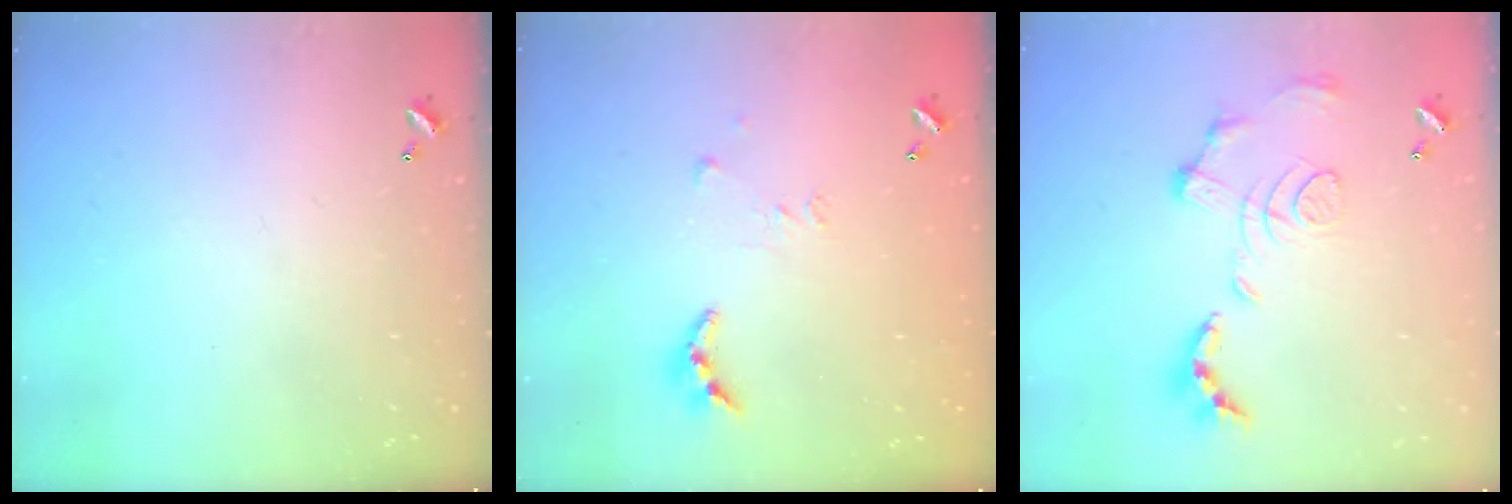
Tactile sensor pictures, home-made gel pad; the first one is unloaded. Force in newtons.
{"total": 7.1, "press": 7.1, "slide": 0.2}
{"total": 1.6, "press": 0.9, "slide": 1.3}